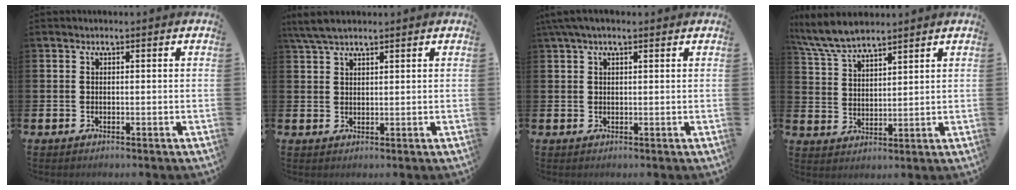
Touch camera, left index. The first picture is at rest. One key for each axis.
{"total": 4.2, "fx": 3.6, "fy": 1.1, "fz": 1.9, "tx": -0.043, "ty": -0.004, "tz": 0.066}
{"total": 2.5, "fx": 1.6, "fy": 0.7, "fz": 1.8, "tx": -0.034, "ty": 0.005, "tz": 0.028}
{"total": 7.1, "fx": 6.6, "fy": 1.2, "fz": 2.2, "tx": -0.070, "ty": -0.019, "tz": 0.124}